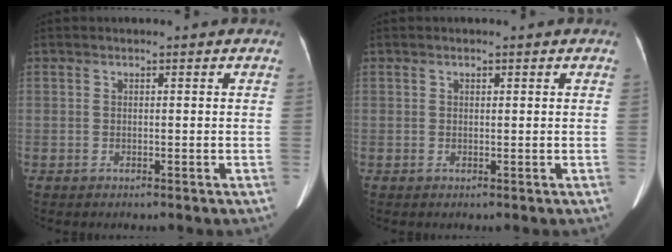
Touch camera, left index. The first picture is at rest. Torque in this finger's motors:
{"motor_torque": [-0.26, -0.03, -0.02, -0.01]}